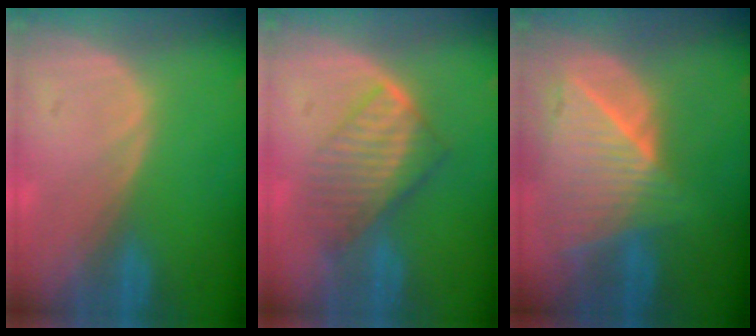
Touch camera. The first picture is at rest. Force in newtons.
{"total": 6.7, "press": 6.3, "slide": 2.3}
{"total": 9.2, "press": 8.3, "slide": 4.0}